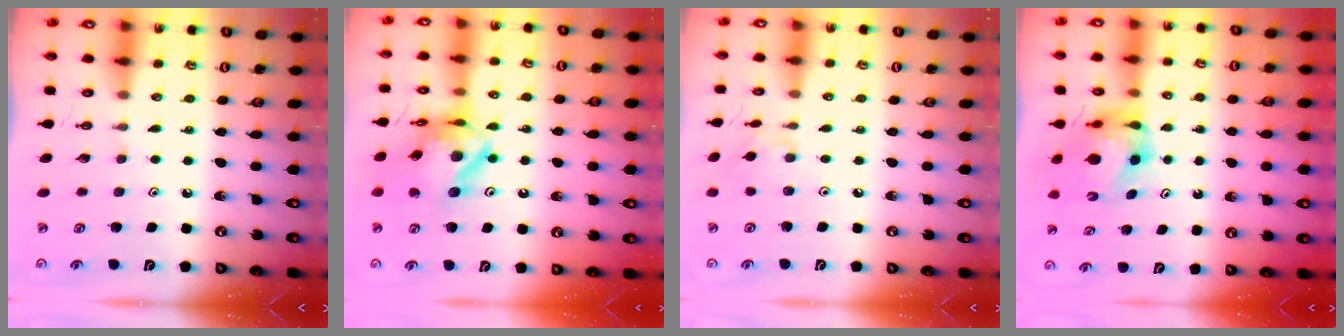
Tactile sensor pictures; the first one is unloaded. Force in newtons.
{"total": 14.7, "press": 14.6, "slide": 1.8}
{"total": 1.1, "press": 1.0, "slide": 0.2}
{"total": 7.4, "press": 7.3, "slide": 0.9}